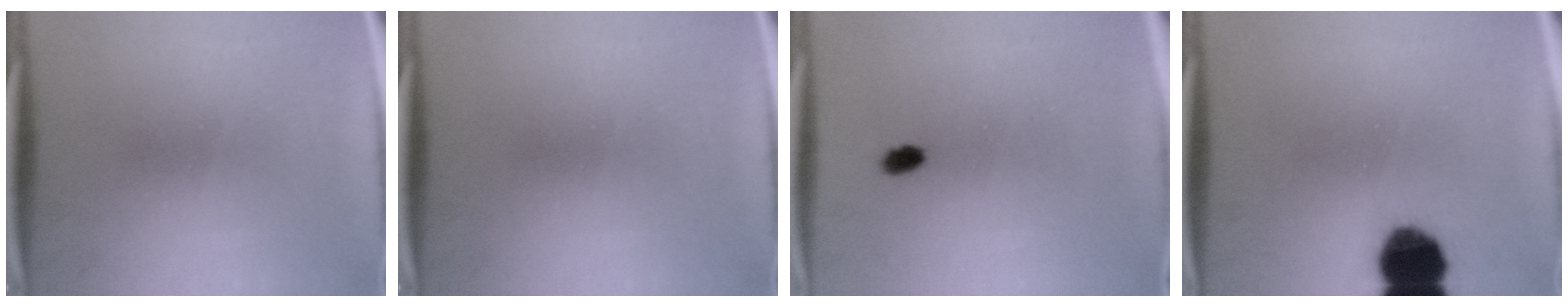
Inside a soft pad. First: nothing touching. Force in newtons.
{"total": 0.0}
{"total": 2.3}
{"total": 13.1}